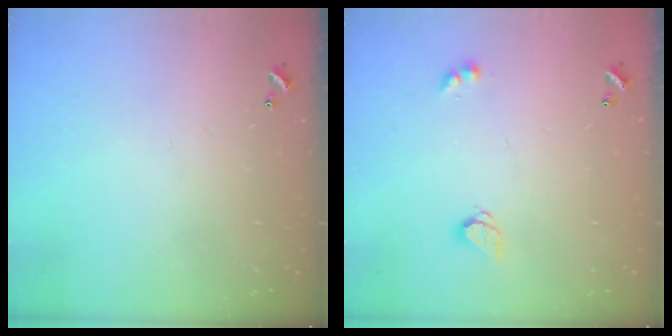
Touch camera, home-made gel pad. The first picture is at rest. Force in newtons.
{"total": 3.3, "press": 3.3, "slide": 0.2}